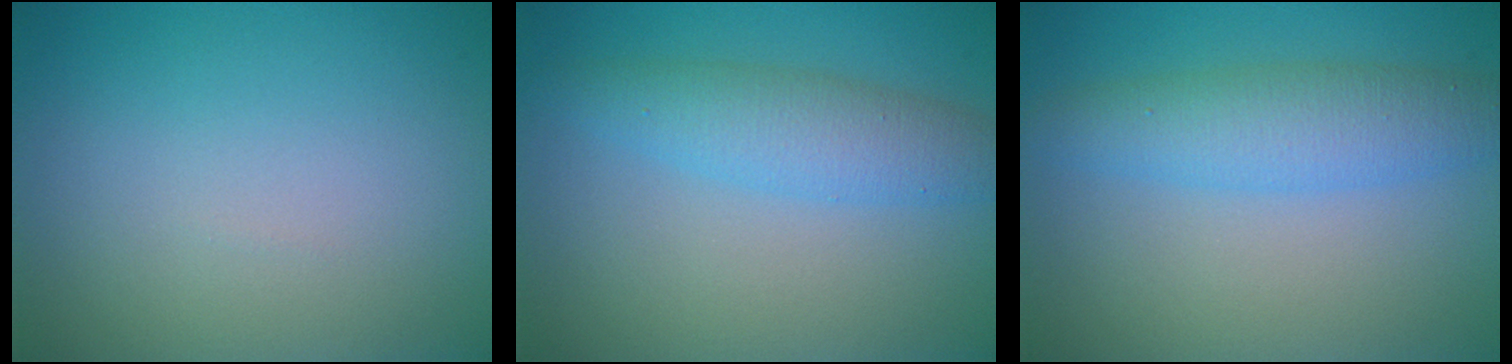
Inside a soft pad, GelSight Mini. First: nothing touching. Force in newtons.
{"total": 3.8, "press": 3.8, "slide": 0.1}
{"total": 4.2, "press": 4.2, "slide": 0.2}